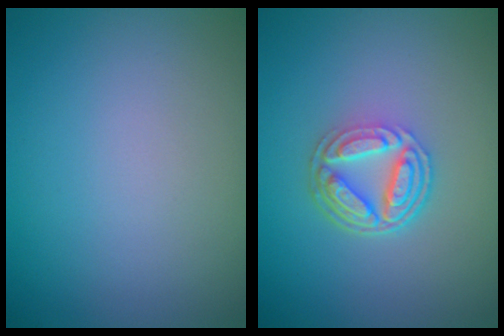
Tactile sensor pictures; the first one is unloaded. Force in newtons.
{"total": 4.8, "press": 3.5, "slide": 3.3}